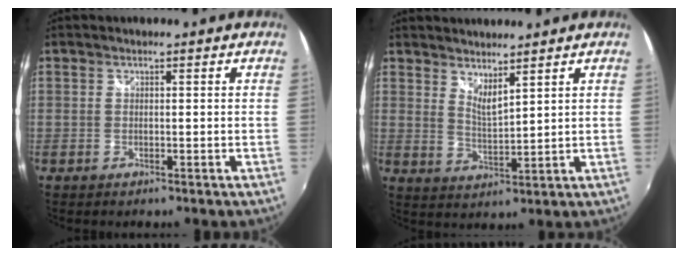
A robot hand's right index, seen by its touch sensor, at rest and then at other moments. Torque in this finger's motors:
{"motor_torque": [-0.02, 0.08, -0.01, 0.01]}